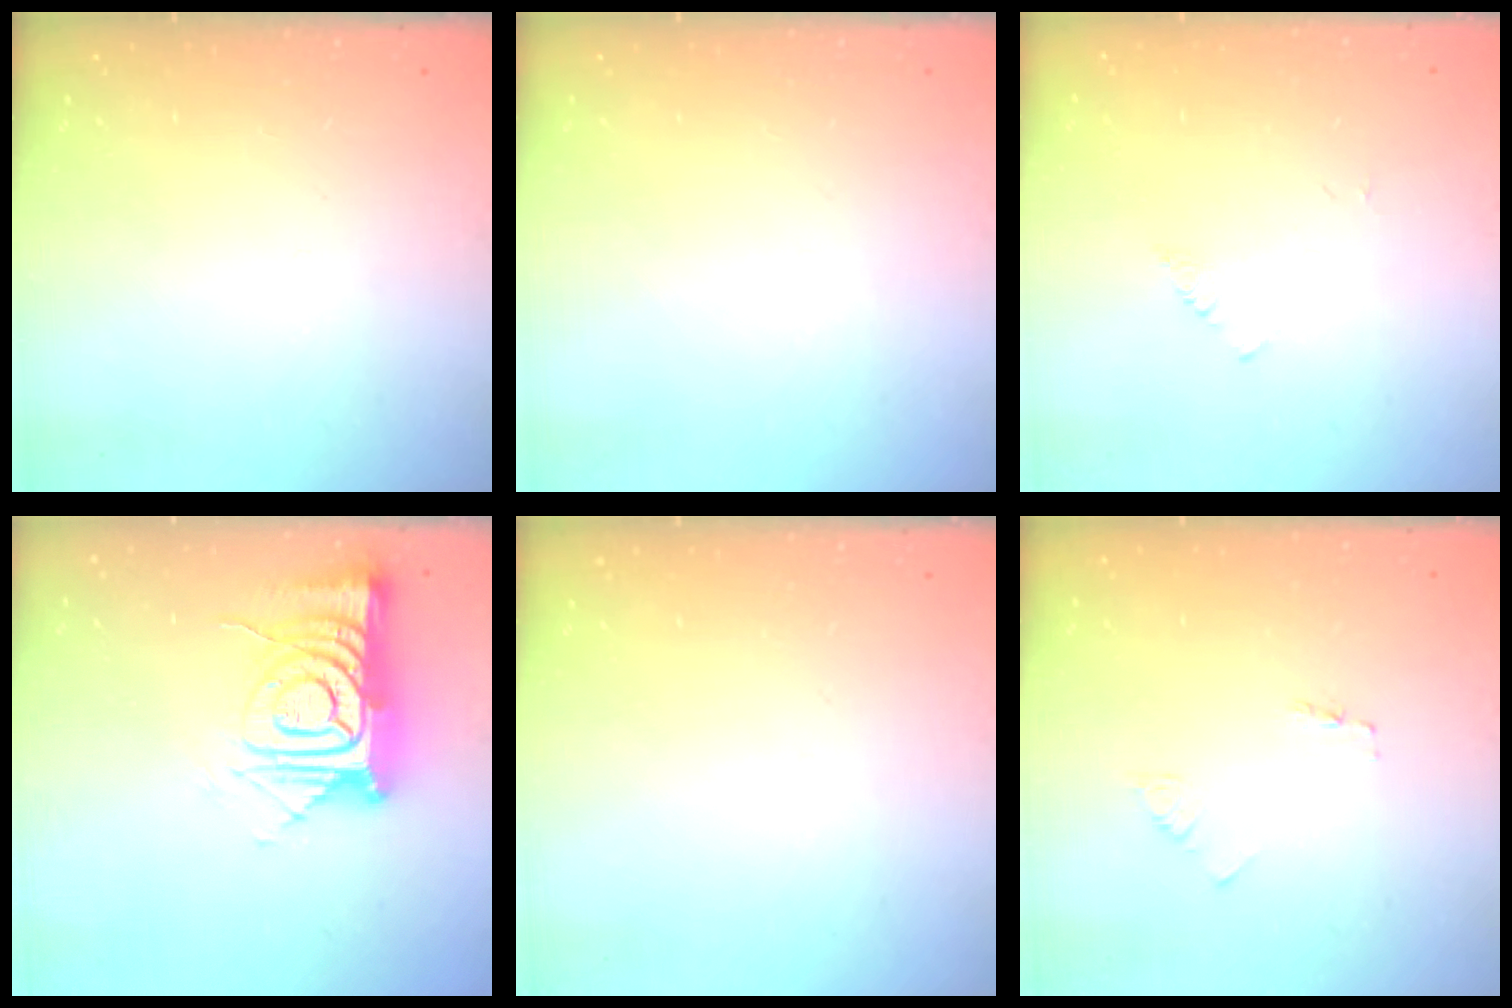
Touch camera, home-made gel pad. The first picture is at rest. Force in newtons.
{"total": 0.0}
{"total": 1.0, "press": 0.9, "slide": 0.2}
{"total": 15.8, "press": 15.7, "slide": 1.4}
{"total": 0.0}
{"total": 1.8, "press": 1.8, "slide": 0.2}